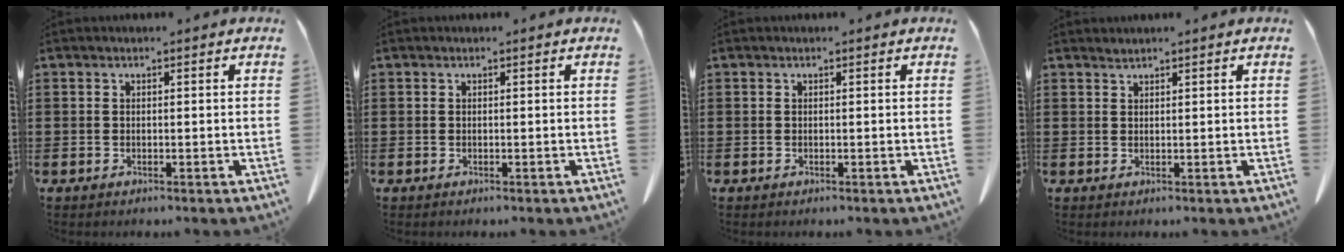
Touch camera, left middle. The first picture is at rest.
{"total": 0.0}
{"total": 0.0}
{"total": 0.9, "force": [0.9, -0.1, 0.1], "torque": [-0.004, -0.004, 0.019]}